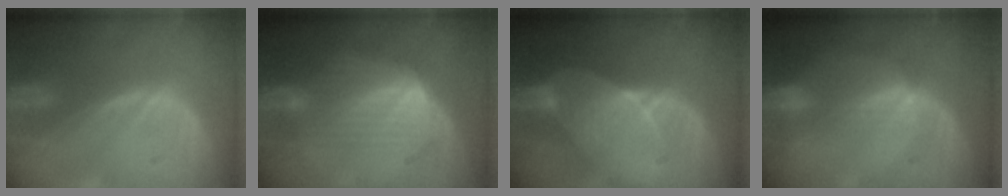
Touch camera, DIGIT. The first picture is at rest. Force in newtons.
{"total": 7.2, "press": 6.5, "slide": 3.0}
{"total": 7.1, "press": 6.6, "slide": 2.7}
{"total": 3.0, "press": 2.8, "slide": 1.1}